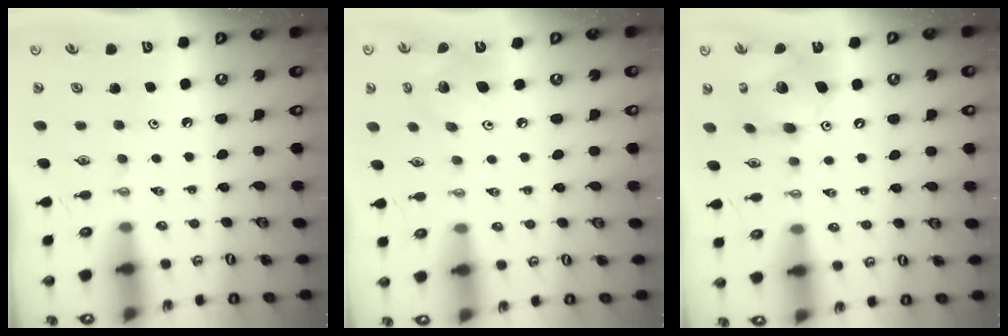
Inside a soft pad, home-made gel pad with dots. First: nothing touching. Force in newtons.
{"total": 11.0, "press": 10.8, "slide": 2.1}
{"total": 12.5, "press": 12.5, "slide": 1.3}